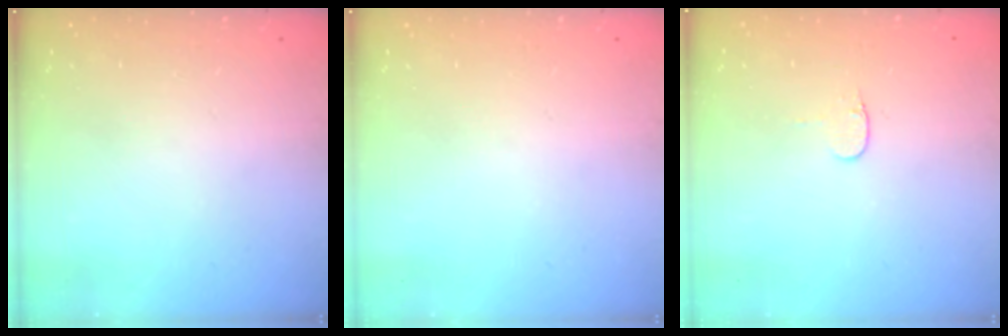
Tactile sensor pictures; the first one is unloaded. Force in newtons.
{"total": 0.0}
{"total": 3.2, "press": 3.1, "slide": 0.4}